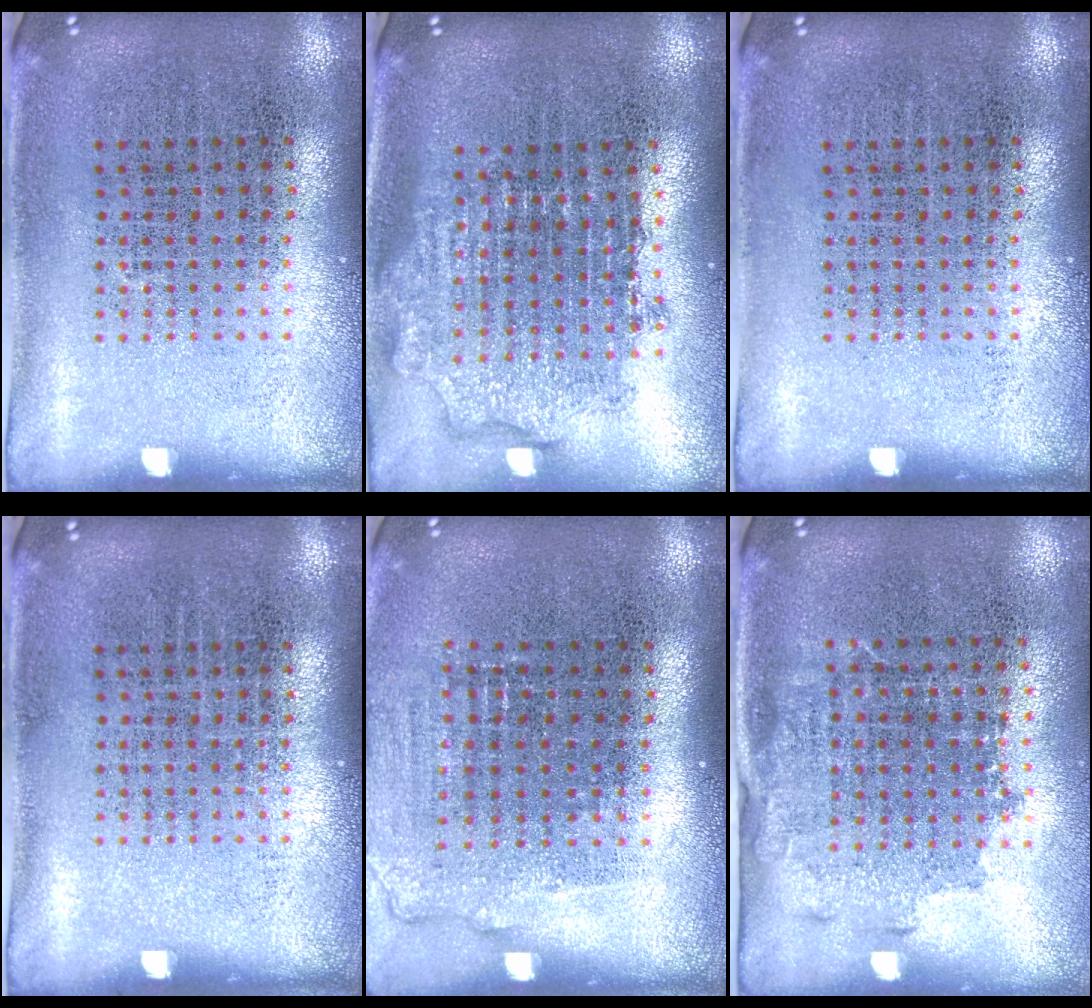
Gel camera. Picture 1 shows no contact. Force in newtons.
{"total": 1.8, "press": 1.5, "slide": 1.1}
{"total": 0.0}
{"total": 0.0}
{"total": 1.0, "press": 1.0, "slide": 0.4}
{"total": 1.4, "press": 1.2, "slide": 0.7}